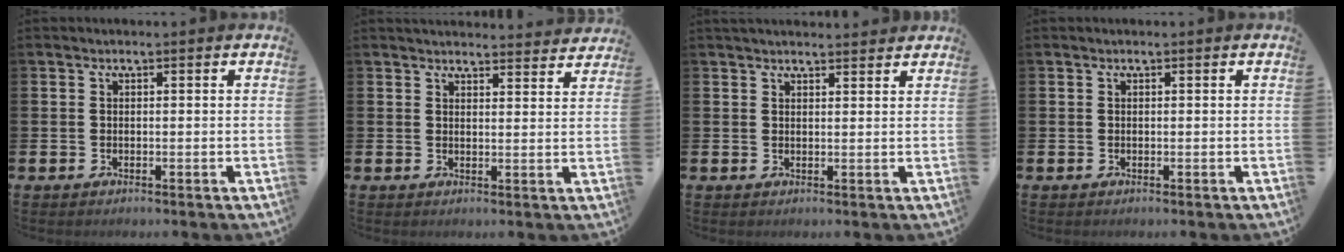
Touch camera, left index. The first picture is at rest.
{"total": 3.5, "force": [3.4, 0.5, 0.2], "torque": [0.001, -0.023, 0.060]}
{"total": 2.2, "force": [2.1, 0.3, 0.2], "torque": [0.003, -0.011, 0.037]}
{"total": 0.0}